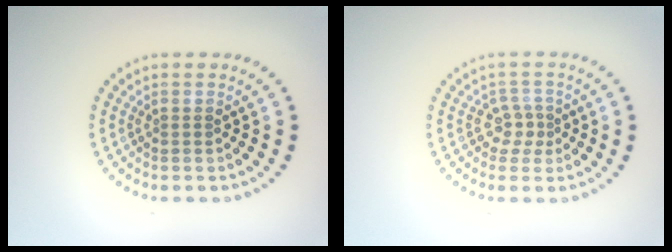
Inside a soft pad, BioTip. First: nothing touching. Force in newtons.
{"total": 2.0, "press": 1.5, "slide": 1.3}